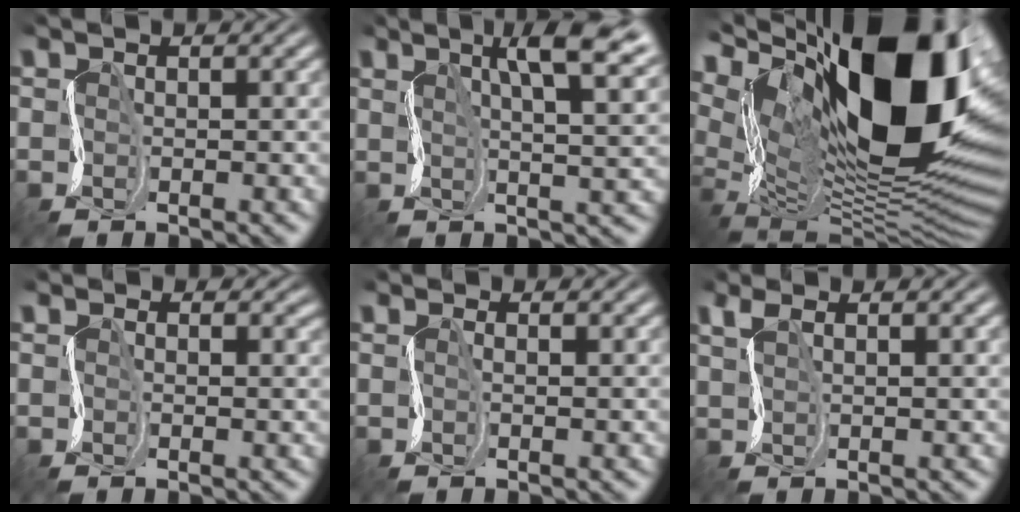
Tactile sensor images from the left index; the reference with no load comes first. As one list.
[{"total": 7.6, "force": [3.9, 2.4, 6.1], "torque": [-0.077, 0.017, 0.057]}, {"total": 20.4, "force": [7.7, 9.3, 16.4], "torque": [-0.273, 0.046, 0.136]}, {"total": 1.5, "force": [0.8, 1.2, -0.3], "torque": [0.018, 0.005, 0.011]}, {"total": 0.9, "force": [0.7, 0.5, -0.3], "torque": [0.011, 0.004, 0.006]}, {"total": 2.3, "force": [1.9, 1.0, 0.9], "torque": [-0.009, 0.013, 0.032]}]